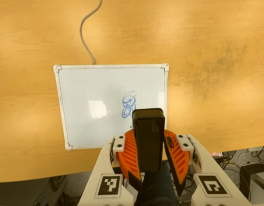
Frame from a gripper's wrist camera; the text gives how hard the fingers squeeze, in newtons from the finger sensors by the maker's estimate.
{"total": 8.9, "left": 9.3, "right": 8.5}